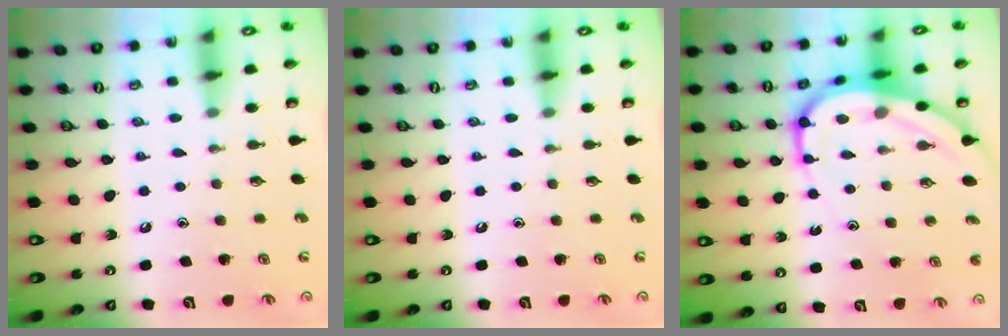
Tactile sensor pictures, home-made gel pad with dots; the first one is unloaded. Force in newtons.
{"total": 0.0}
{"total": 11.2, "press": 11.1, "slide": 1.1}